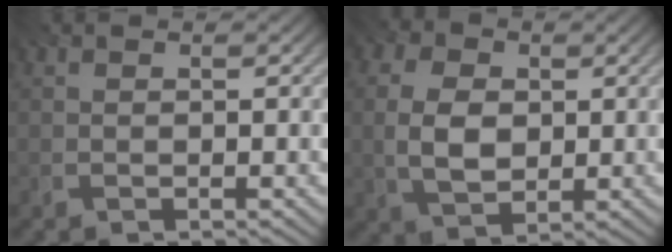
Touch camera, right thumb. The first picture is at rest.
{"total": 6.7, "force": [-0.1, 4.6, 4.9], "torque": [-0.120, 0.001, -0.006]}